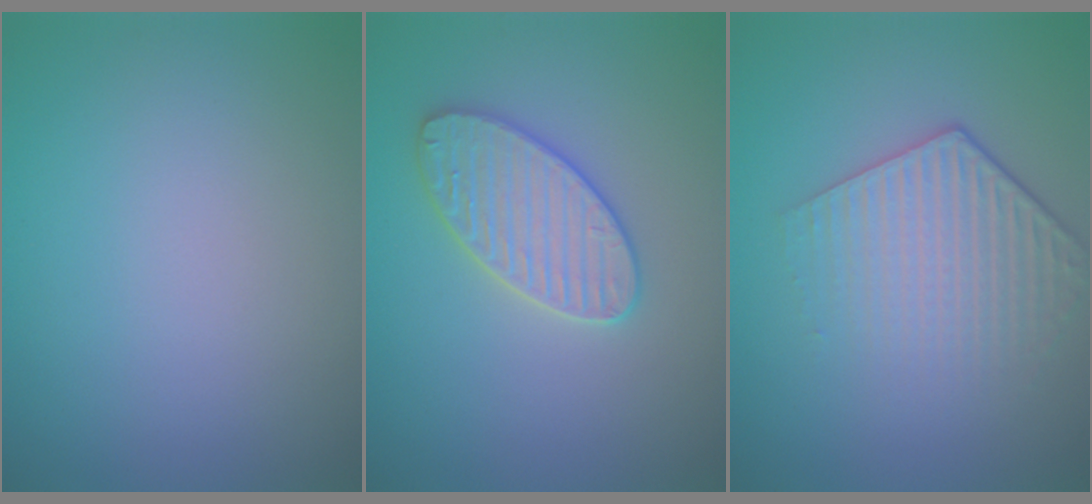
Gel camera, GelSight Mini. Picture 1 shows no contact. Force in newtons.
{"total": 3.7, "press": 3.6, "slide": 0.5}
{"total": 4.3, "press": 3.1, "slide": 3.0}